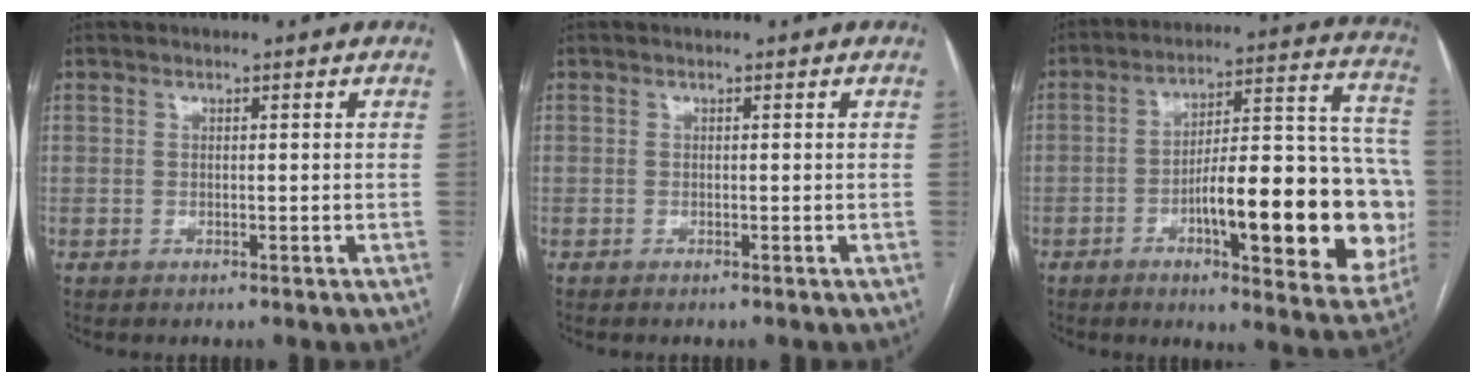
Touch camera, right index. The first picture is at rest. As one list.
[{"total": 0.6, "force": [-0.5, -0.1, 0.3], "torque": [-0.001, 0.000, -0.010]}, {"total": 24.0, "force": [-5.8, 5.7, 22.6], "torque": [-0.242, 0.029, -0.067]}]